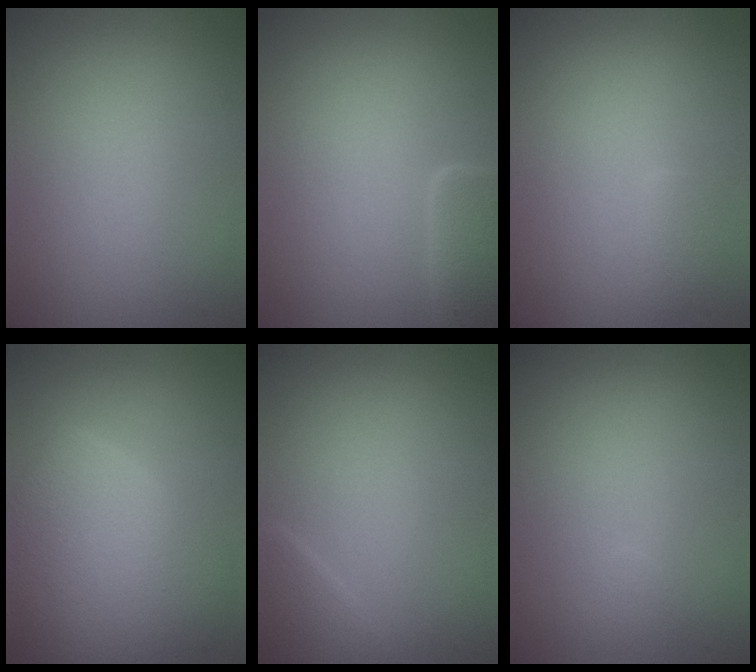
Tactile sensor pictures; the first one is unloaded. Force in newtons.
{"total": 2.9, "press": 2.9, "slide": 0.2}
{"total": 1.0, "press": 1.0, "slide": 0.0}
{"total": 7.4, "press": 7.4, "slide": 0.1}
{"total": 1.4, "press": 1.4, "slide": 0.2}
{"total": 0.6, "press": 0.6, "slide": 0.1}